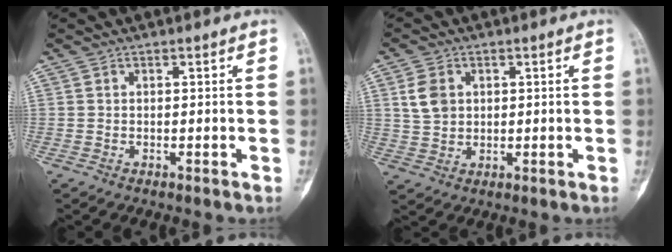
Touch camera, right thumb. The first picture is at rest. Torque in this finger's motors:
{"motor_torque": [-0.28, 0.62, 0.74, 0.10, -0.01]}